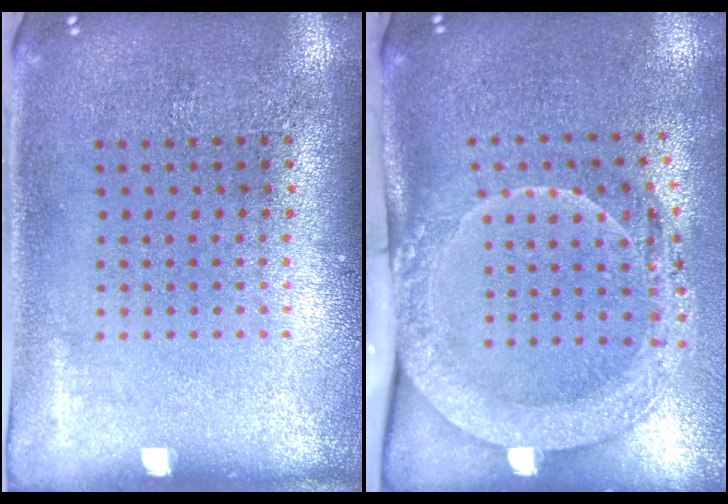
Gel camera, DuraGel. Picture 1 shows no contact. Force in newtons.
{"total": 2.1, "press": 2.0, "slide": 0.5}